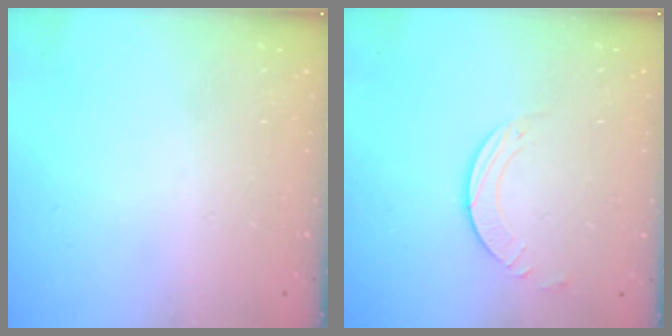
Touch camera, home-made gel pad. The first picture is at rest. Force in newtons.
{"total": 2.5, "press": 2.5, "slide": 0.2}